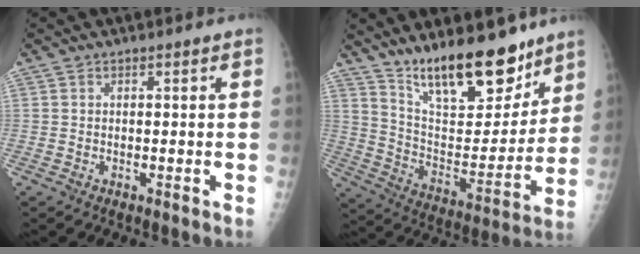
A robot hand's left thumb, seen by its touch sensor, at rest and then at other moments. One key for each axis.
{"total": 19.5, "fx": 14.7, "fy": 6.9, "fz": 10.9, "tx": -0.124, "ty": -0.098, "tz": 0.247}